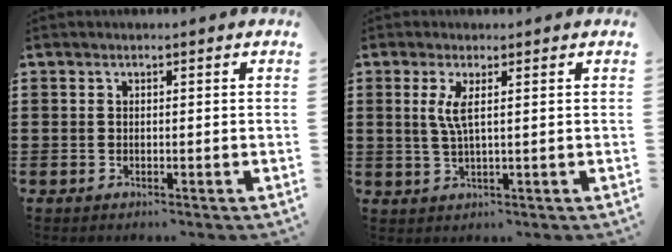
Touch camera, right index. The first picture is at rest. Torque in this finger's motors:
{"motor_torque": [0.61, -0.03, 0.24, 0.08]}